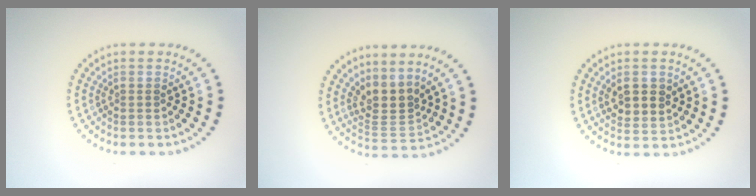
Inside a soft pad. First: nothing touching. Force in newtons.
{"total": 2.9, "press": 2.0, "slide": 2.1}
{"total": 2.7, "press": 2.6, "slide": 0.7}